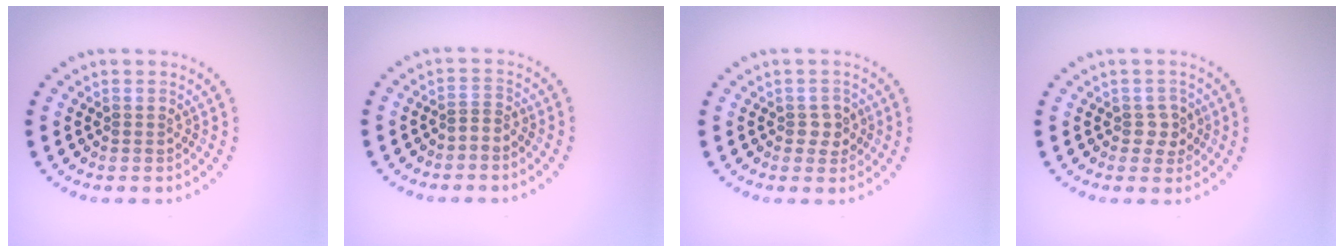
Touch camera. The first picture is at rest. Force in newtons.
{"total": 0.9, "press": 0.3, "slide": 0.8}
{"total": 1.5, "press": 1.4, "slide": 0.5}
{"total": 1.6, "press": 1.5, "slide": 0.7}